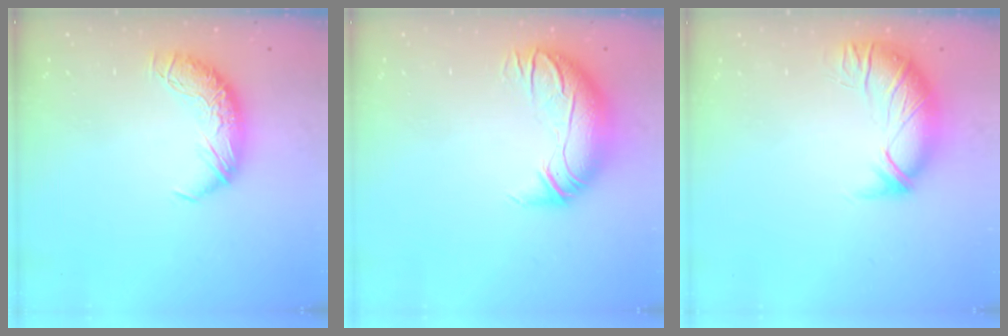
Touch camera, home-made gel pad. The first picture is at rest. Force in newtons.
{"total": 3.0, "press": 0.6, "slide": 2.9}
{"total": 3.0, "press": 1.5, "slide": 2.6}